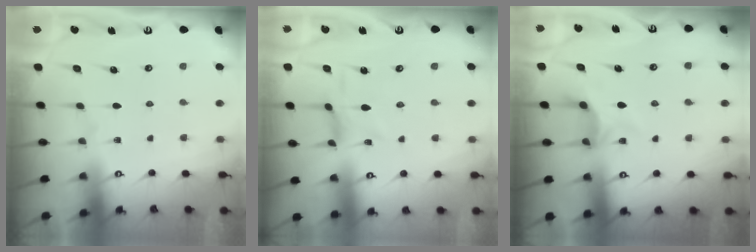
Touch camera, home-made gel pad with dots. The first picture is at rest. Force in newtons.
{"total": 2.4, "press": 2.4, "slide": 0.3}
{"total": 4.3, "press": 4.3, "slide": 0.8}